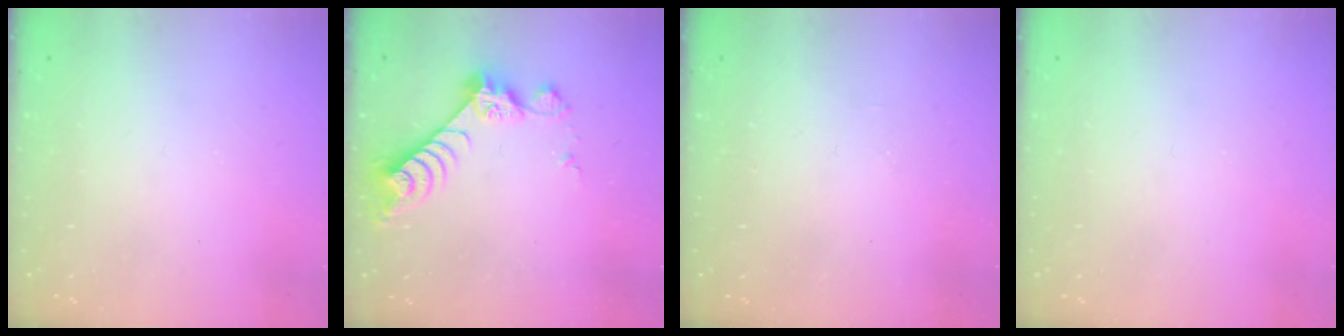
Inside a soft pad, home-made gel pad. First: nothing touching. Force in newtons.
{"total": 9.0, "press": 9.0, "slide": 0.6}
{"total": 1.2, "press": 1.2, "slide": 0.3}
{"total": 0.0}